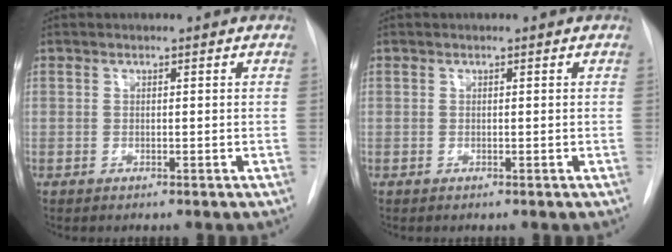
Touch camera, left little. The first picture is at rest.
{"total": 0.0}